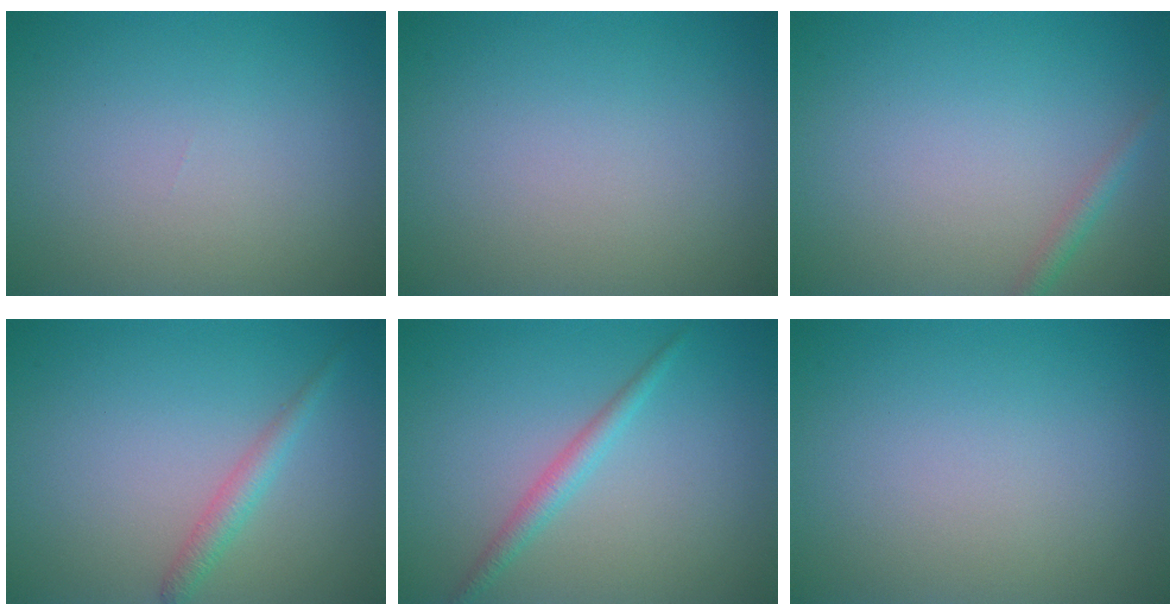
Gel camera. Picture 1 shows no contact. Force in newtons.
{"total": 0.0}
{"total": 1.3, "press": 1.3, "slide": 0.1}
{"total": 1.8, "press": 1.8, "slide": 0.0}
{"total": 1.8, "press": 1.8, "slide": 0.1}
{"total": 0.0}